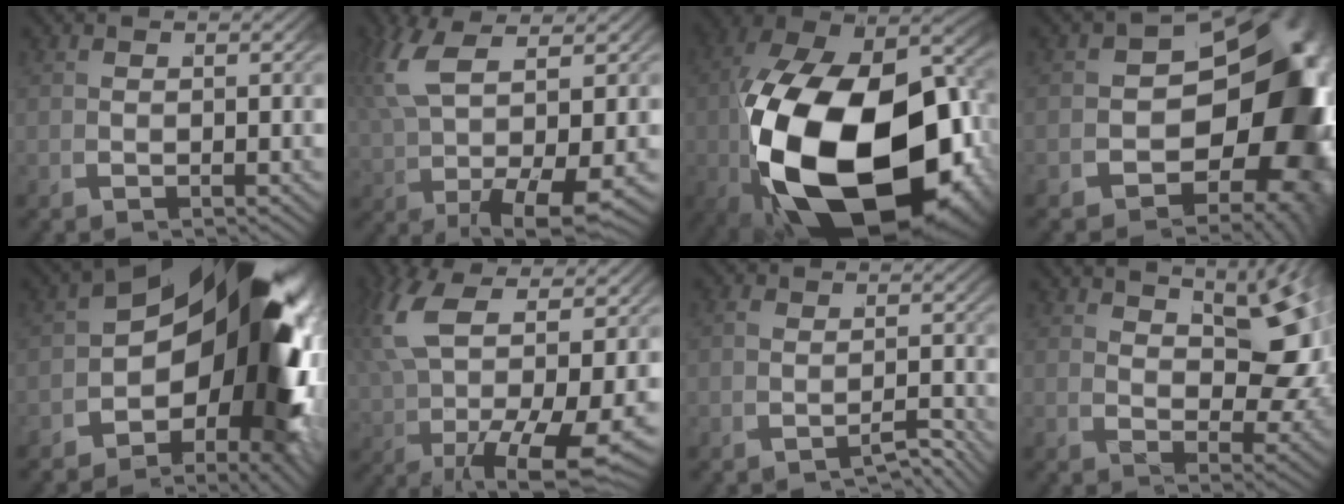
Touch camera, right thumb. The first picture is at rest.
{"total": 7.0, "force": [1.0, 3.1, 6.2], "torque": [-0.141, -0.014, 0.038]}
{"total": 31.7, "force": [-4.5, 19.2, 24.7], "torque": [-0.480, -0.115, -0.008]}
{"total": 26.5, "force": [-1.7, 18.2, 19.2], "torque": [-0.287, -0.085, -0.001]}
{"total": 24.8, "force": [0.4, 13.3, 20.9], "torque": [-0.294, -0.042, 0.016]}
{"total": 10.0, "force": [0.7, 5.2, 8.5], "torque": [-0.190, -0.025, 0.037]}
{"total": 2.3, "force": [-2.3, 0.3, 0.2], "torque": [-0.010, 0.003, -0.042]}
{"total": 6.8, "force": [1.9, 3.1, 5.8], "torque": [-0.059, -0.008, 0.041]}